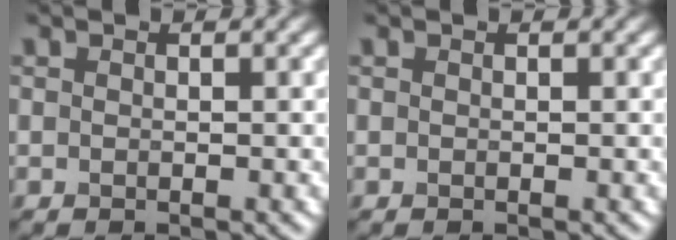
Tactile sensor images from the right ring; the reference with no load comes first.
{"total": 0.0}